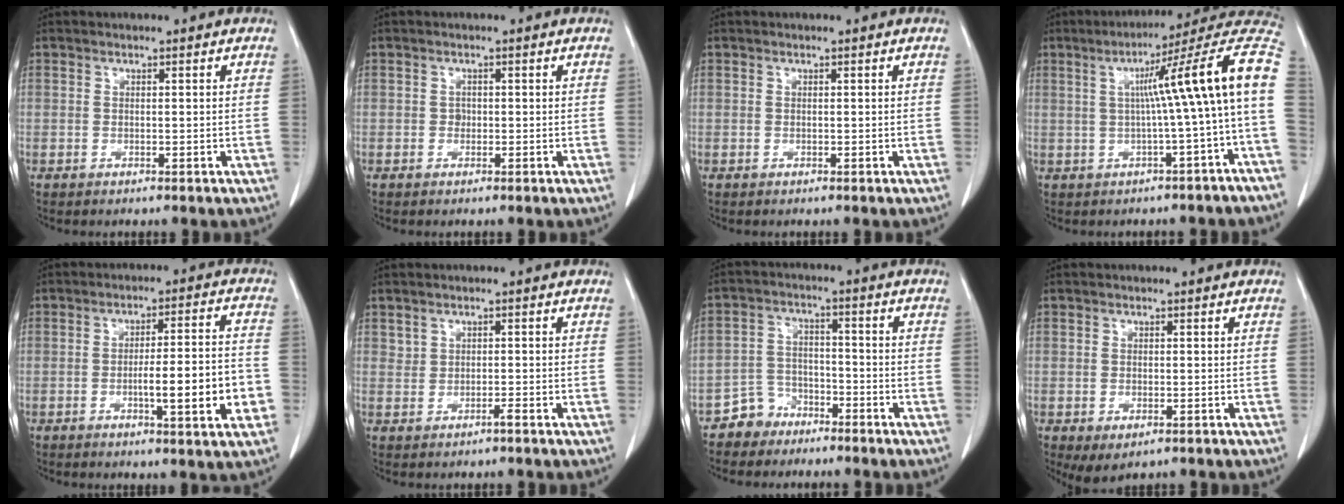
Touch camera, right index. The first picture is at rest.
{"total": 0.8, "force": [-0.1, 0.7, 0.3], "torque": [-0.001, 0.003, -0.002]}
{"total": 0.0}
{"total": 14.4, "force": [0.6, -1.0, 14.4], "torque": [-0.184, 0.038, -0.001]}
{"total": 10.6, "force": [-2.8, 1.2, 10.1], "torque": [-0.147, 0.006, -0.039]}
{"total": 0.9, "force": [0.1, 0.6, 0.7], "torque": [-0.013, 0.002, 0.003]}
{"total": 5.1, "force": [-3.9, 3.3, -0.1], "torque": [0.011, 0.010, -0.072]}
{"total": 3.1, "force": [-1.3, 1.6, 2.3], "torque": [-0.037, -0.008, -0.008]}